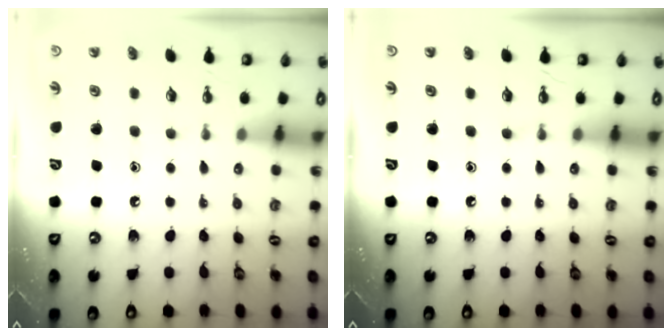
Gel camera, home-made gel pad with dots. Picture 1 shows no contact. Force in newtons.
{"total": 0.0}